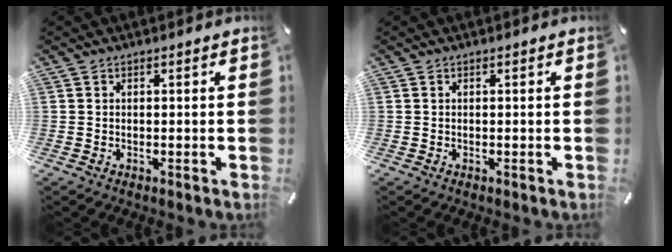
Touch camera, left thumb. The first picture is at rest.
{"total": 0.0}